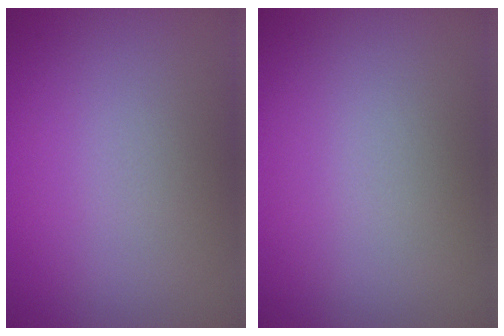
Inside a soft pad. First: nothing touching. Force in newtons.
{"total": 0.0}